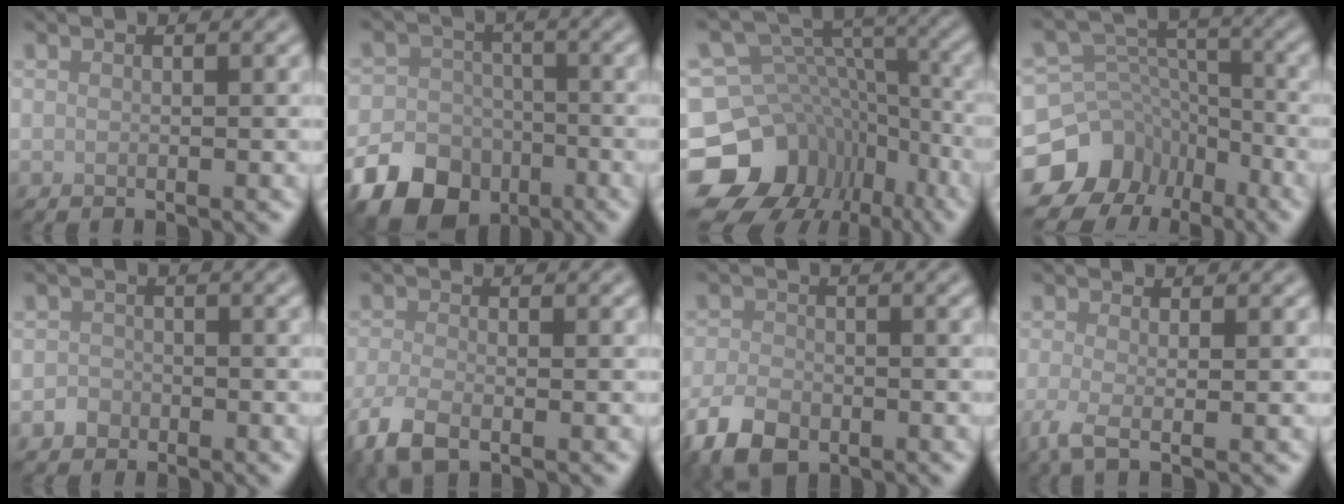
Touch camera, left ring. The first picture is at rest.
{"total": 11.2, "force": [-6.2, 8.5, 3.7], "torque": [-0.056, -0.047, -0.127]}
{"total": 13.5, "force": [-7.0, 10.5, 4.7], "torque": [-0.106, 0.013, -0.096]}
{"total": 12.3, "force": [-7.5, 9.3, 2.7], "torque": [-0.062, -0.012, -0.122]}
{"total": 1.3, "force": [-0.8, 1.1, 0.0], "torque": [0.010, 0.003, -0.015]}
{"total": 3.7, "force": [-2.3, 1.5, 2.5], "torque": [-0.062, -0.010, -0.054]}
{"total": 5.1, "force": [-3.2, 2.9, 2.7], "torque": [-0.058, -0.008, -0.068]}
{"total": 2.6, "force": [-0.8, 0.7, 2.4], "torque": [-0.052, -0.009, -0.023]}